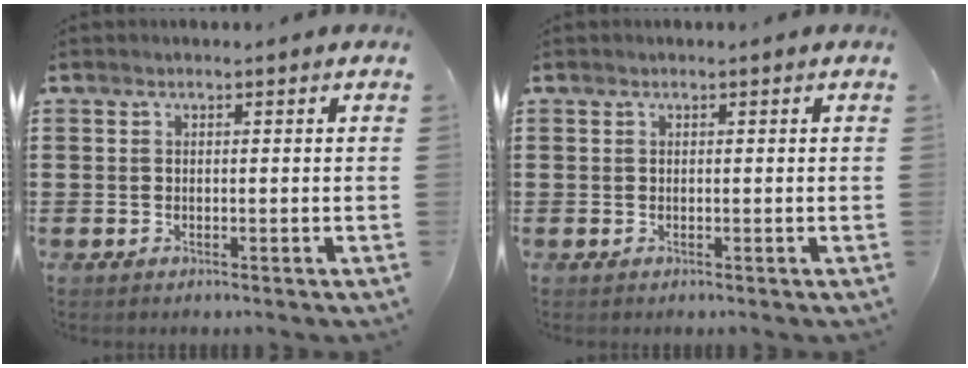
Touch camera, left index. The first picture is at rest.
{"total": 0.0}